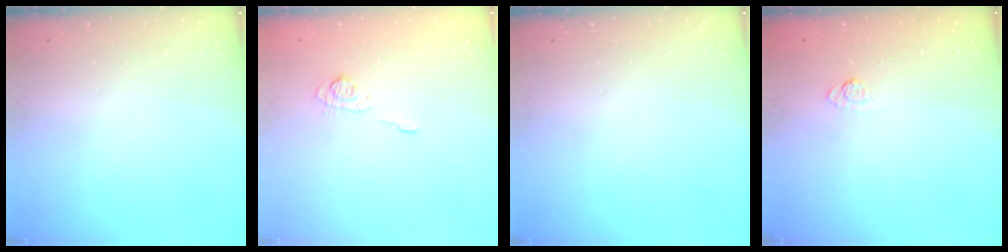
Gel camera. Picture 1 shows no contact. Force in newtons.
{"total": 5.5, "press": 5.3, "slide": 1.5}
{"total": 0.0}
{"total": 4.2, "press": 4.0, "slide": 1.4}